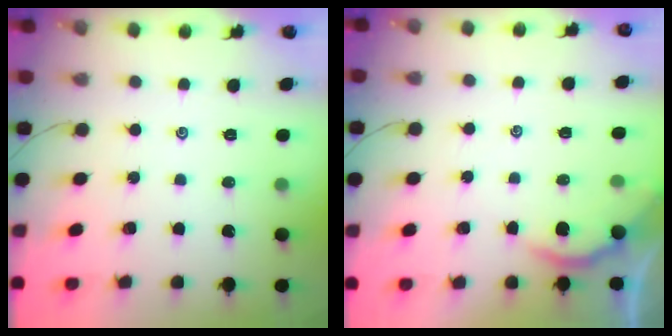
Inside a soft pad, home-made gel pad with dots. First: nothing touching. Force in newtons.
{"total": 2.1, "press": 2.0, "slide": 0.4}